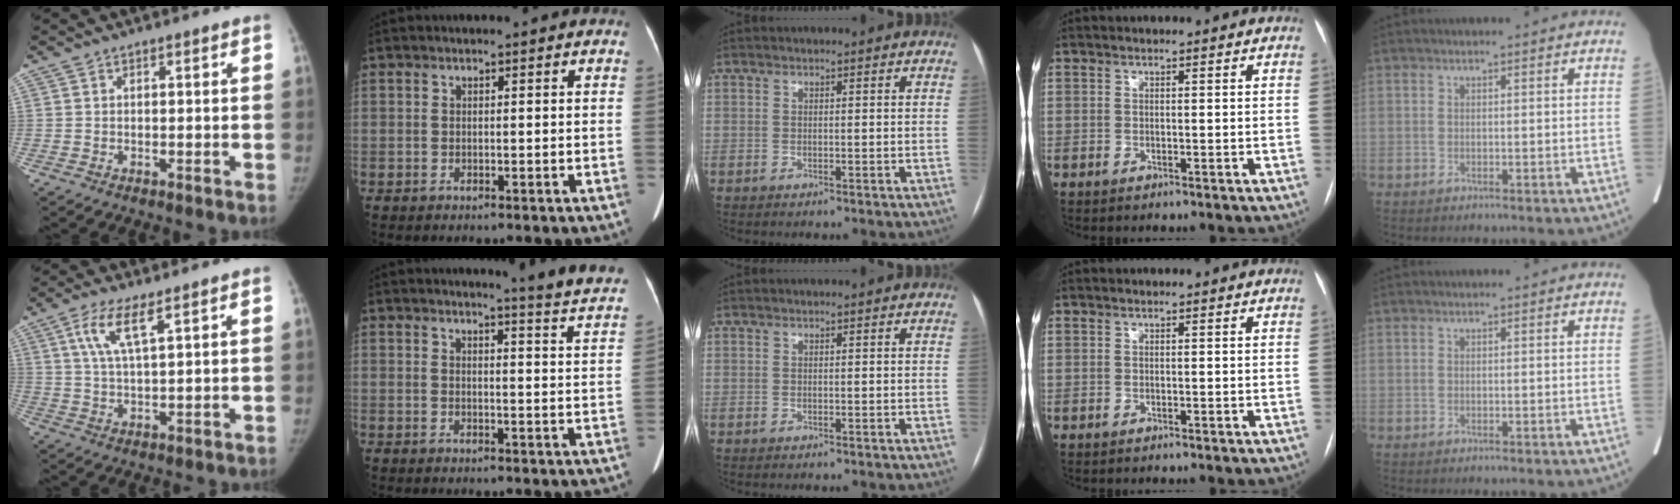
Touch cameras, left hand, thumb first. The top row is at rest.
{"thumb": {"total": 7.0, "force": [3.5, 1.7, 5.8], "torque": [-0.125, -0.011, 0.073]}, "index": {"total": 10.2, "force": [9.8, -1.2, 2.5], "torque": [-0.030, -0.068, 0.094]}}